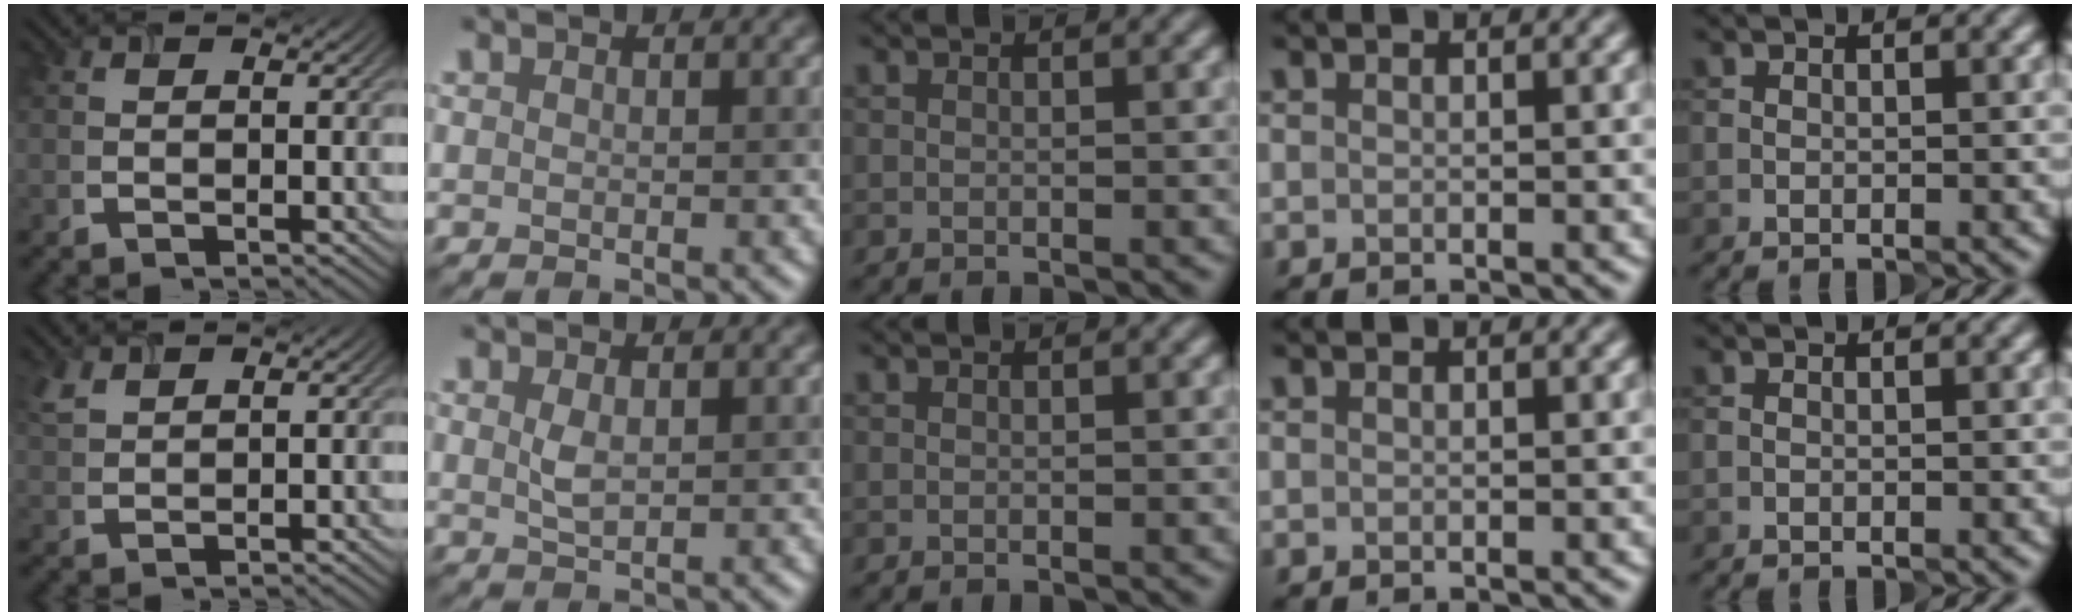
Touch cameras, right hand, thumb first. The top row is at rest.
{"thumb": {"total": 2.4, "force": [1.8, 1.0, 1.1], "torque": [-0.035, 0.004, 0.045]}, "index": {"total": 1.5, "force": [0.5, 0.5, 1.3], "torque": [-0.033, 0.000, 0.013]}}